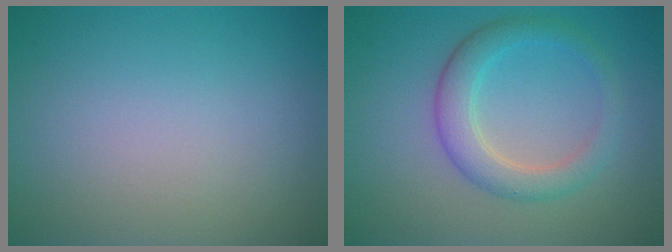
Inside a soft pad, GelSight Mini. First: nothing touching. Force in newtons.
{"total": 3.6, "press": 3.6, "slide": 0.1}